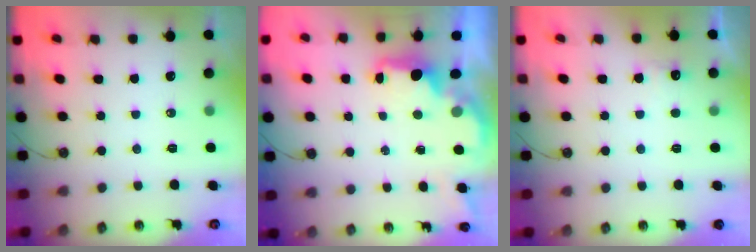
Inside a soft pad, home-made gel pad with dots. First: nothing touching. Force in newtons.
{"total": 1.8, "press": 1.7, "slide": 0.5}
{"total": 6.2, "press": 6.0, "slide": 1.5}